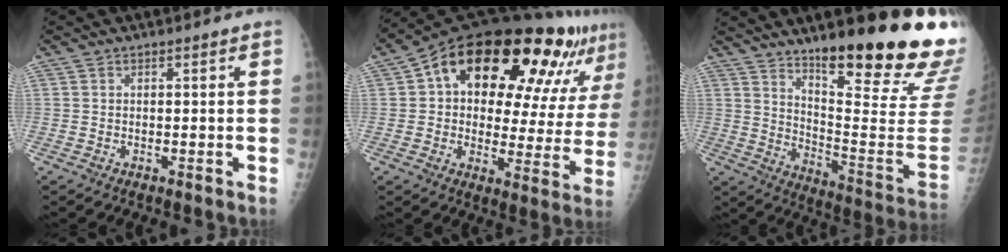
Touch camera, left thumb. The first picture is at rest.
{"total": 27.8, "force": [14.1, 12.3, 20.5], "torque": [-0.257, 0.012, 0.205]}
{"total": 26.2, "force": [17.8, 4.2, 18.9], "torque": [-0.226, -0.111, 0.259]}